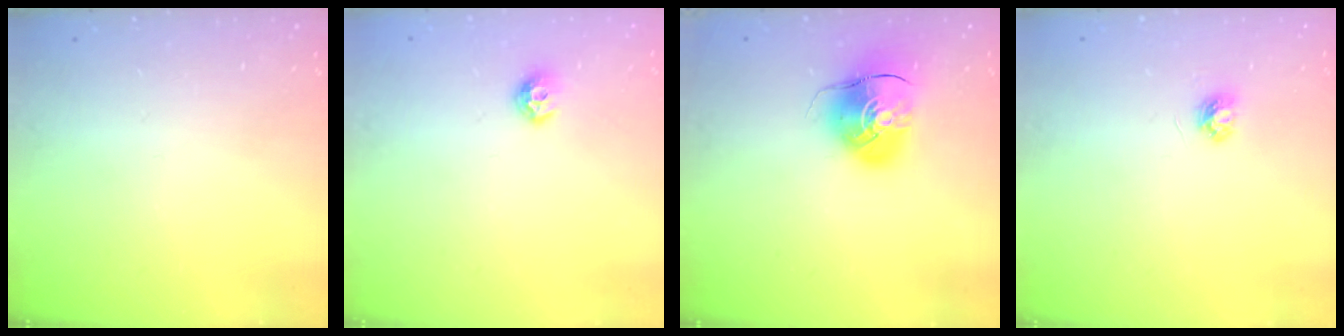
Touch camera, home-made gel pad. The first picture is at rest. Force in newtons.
{"total": 7.5, "press": 7.4, "slide": 0.7}
{"total": 9.7, "press": 9.6, "slide": 1.2}
{"total": 3.9, "press": 3.9, "slide": 0.4}